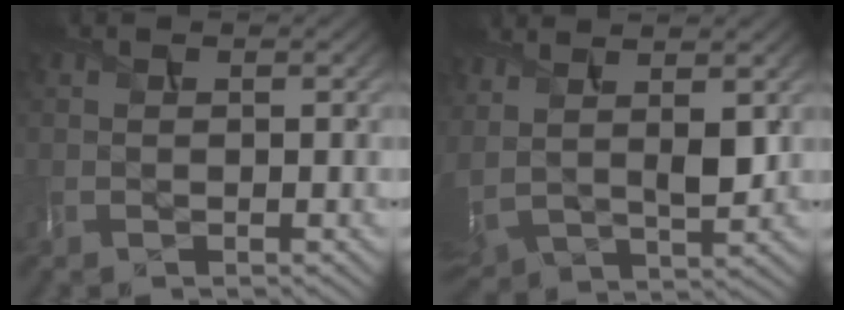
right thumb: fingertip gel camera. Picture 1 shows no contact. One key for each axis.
{"total": 6.2, "fx": 3.2, "fy": 2.8, "fz": 4.6, "tx": -0.135, "ty": -0.004, "tz": 0.072}